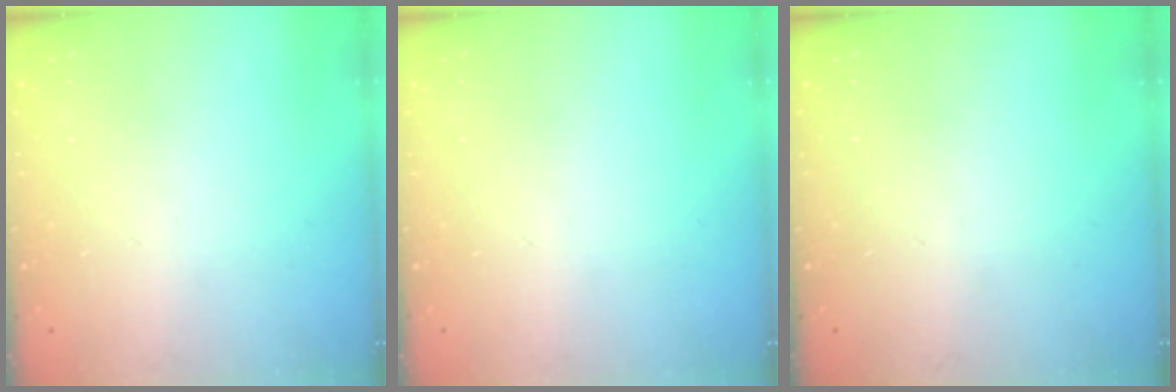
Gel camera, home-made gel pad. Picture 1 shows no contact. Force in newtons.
{"total": 0.0}
{"total": 0.0}